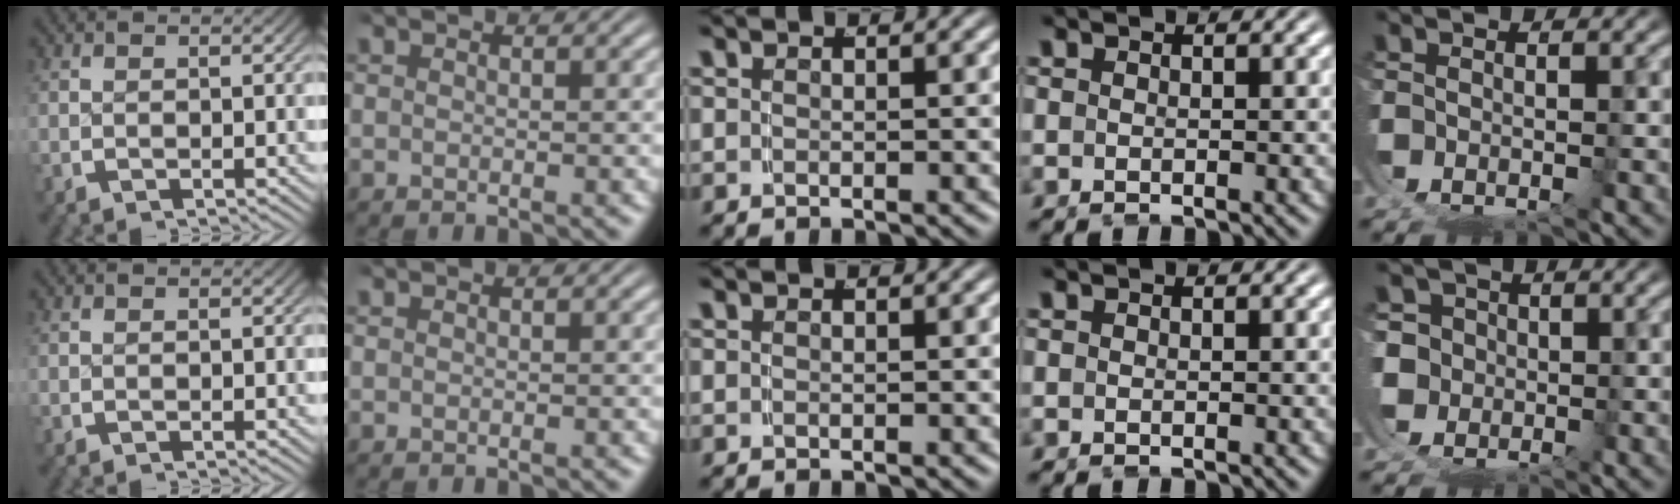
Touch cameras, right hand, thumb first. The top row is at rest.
{"little": {"total": 7.6, "force": [-0.1, 7.0, 3.0], "torque": [-0.089, -0.028, -0.001]}}